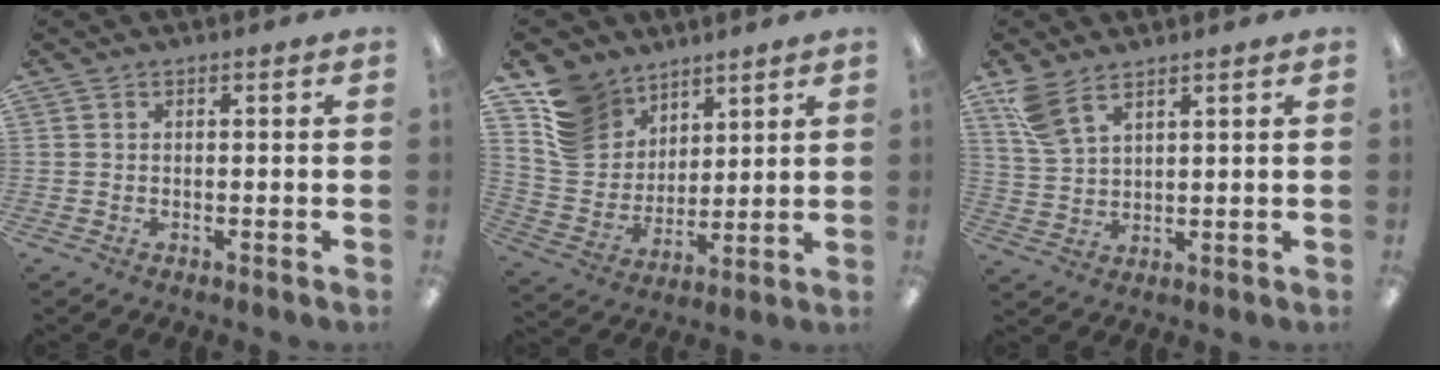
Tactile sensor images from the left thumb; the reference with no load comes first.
{"total": 13.2, "force": [9.2, 9.0, 2.7], "torque": [-0.084, -0.056, 0.187]}
{"total": 7.1, "force": [5.2, 3.0, 3.7], "torque": [-0.085, -0.015, 0.100]}